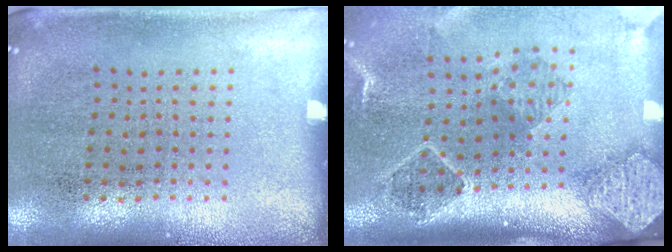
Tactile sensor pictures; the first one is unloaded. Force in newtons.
{"total": 2.8, "press": 2.0, "slide": 1.9}